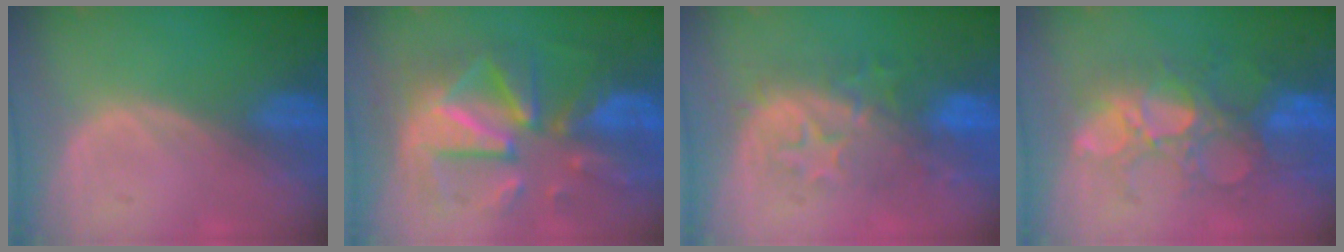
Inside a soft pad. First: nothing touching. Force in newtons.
{"total": 12.4, "press": 12.3, "slide": 1.2}
{"total": 8.4, "press": 8.3, "slide": 1.3}
{"total": 10.9, "press": 9.5, "slide": 5.4}